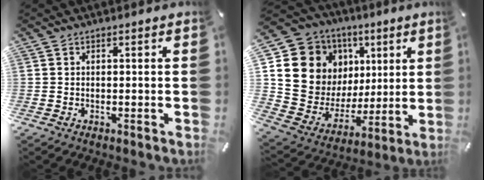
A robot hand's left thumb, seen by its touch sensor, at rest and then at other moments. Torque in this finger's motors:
{"motor_torque": [2.50, 2.50, 1.51, -1.26, 0.28]}